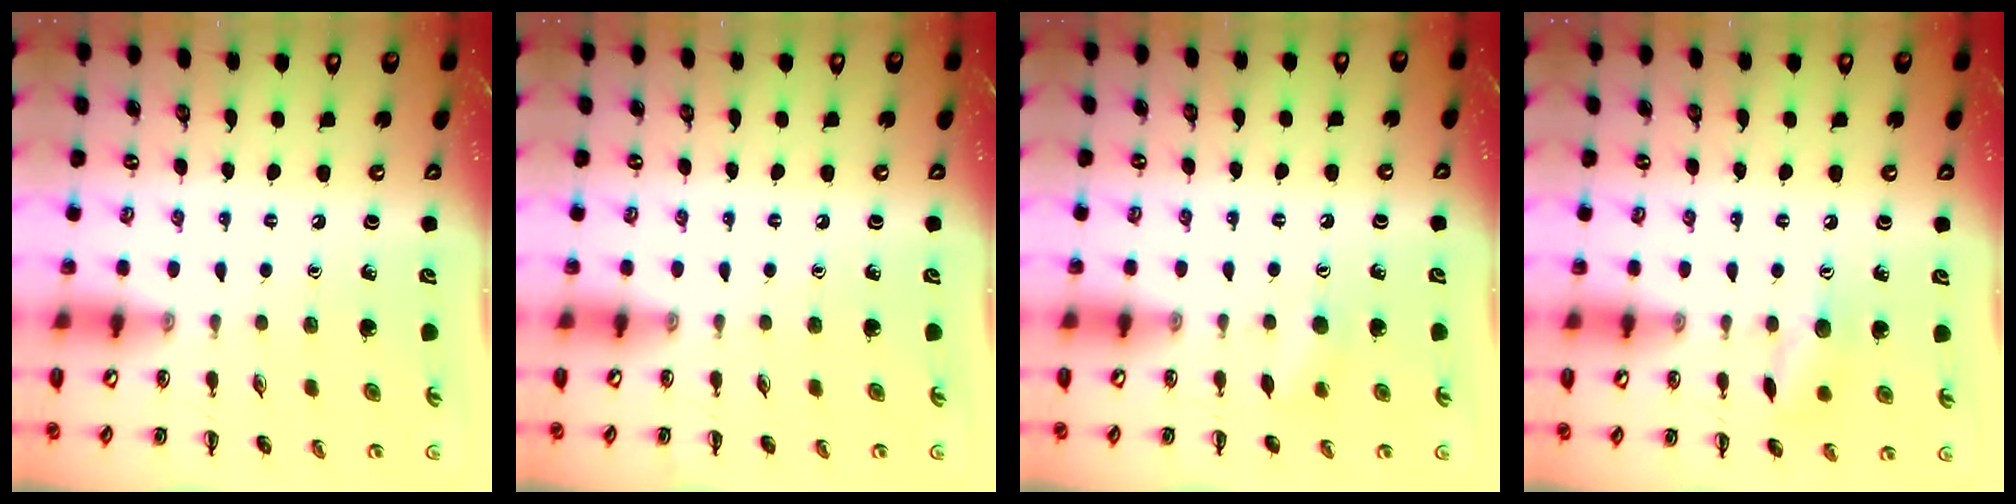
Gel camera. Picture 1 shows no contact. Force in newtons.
{"total": 0.0}
{"total": 3.0, "press": 2.9, "slide": 0.8}
{"total": 7.0, "press": 7.0, "slide": 0.7}